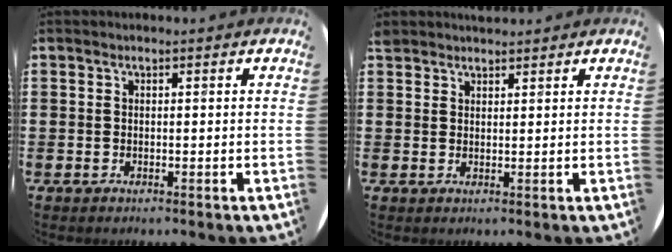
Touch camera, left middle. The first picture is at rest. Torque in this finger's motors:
{"motor_torque": [0.52, -0.51, 0.01, 0.02]}